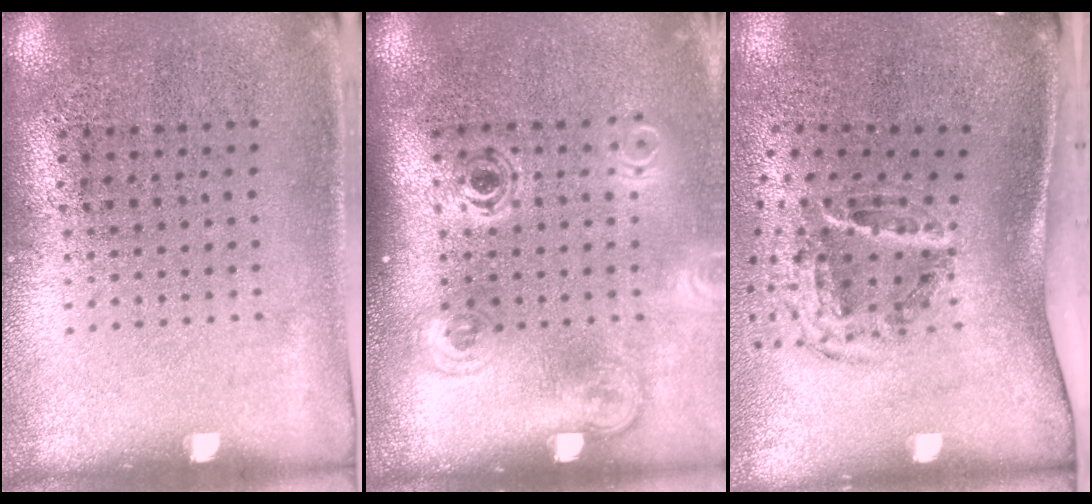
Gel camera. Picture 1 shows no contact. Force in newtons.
{"total": 1.9, "press": 1.3, "slide": 1.4}
{"total": 2.0, "press": 1.2, "slide": 1.6}